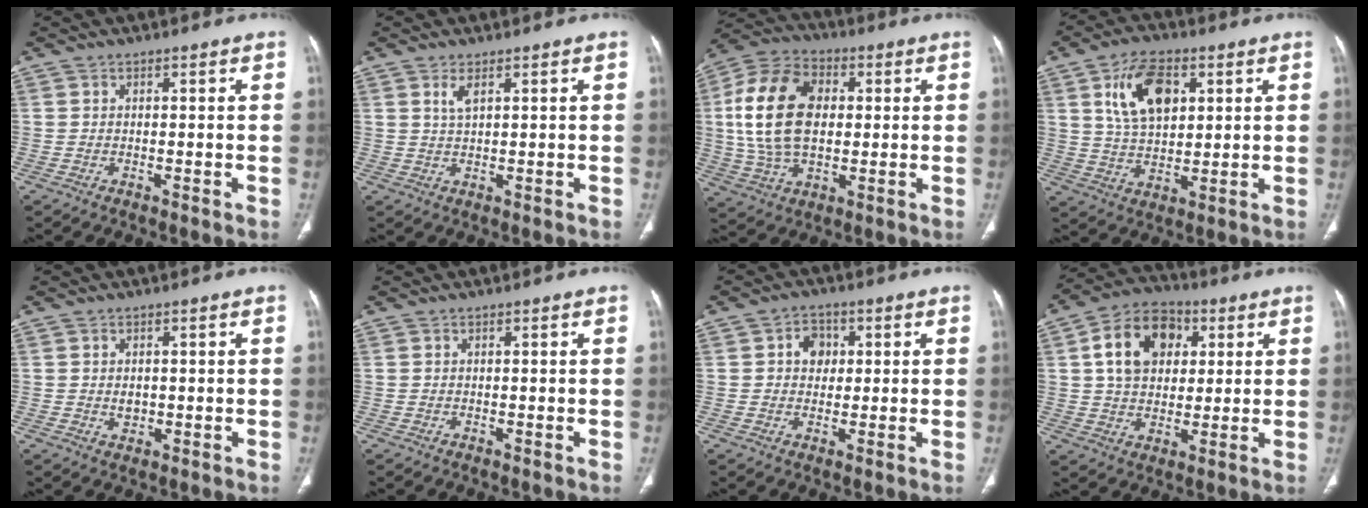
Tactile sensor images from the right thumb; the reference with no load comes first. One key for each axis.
{"total": 2.4, "fx": 1.2, "fy": 0.7, "fz": 1.9, "tx": -0.045, "ty": -0.005, "tz": 0.031}
{"total": 18.4, "fx": 2.1, "fy": 11.9, "fz": 13.9, "tx": -0.254, "ty": 0.015, "tz": 0.039}
{"total": 12.6, "fx": 4.4, "fy": 7.4, "fz": 9.2, "tx": -0.143, "ty": -0.009, "tz": 0.085}
{"total": 2.0, "fx": 0.0, "fy": 1.6, "fz": 1.2, "tx": -0.011, "ty": 0.000, "tz": 0.005}
{"total": 0.0}
{"total": 4.8, "fx": 1.0, "fy": 4.0, "fz": 2.5, "tx": -0.010, "ty": 0.003, "tz": 0.012}
{"total": 14.2, "fx": 4.0, "fy": 10.3, "fz": 9.0, "tx": -0.125, "ty": 0.006, "tz": 0.060}